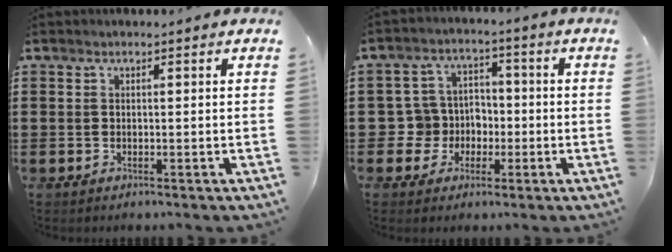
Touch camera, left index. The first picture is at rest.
{"total": 6.2, "force": [-0.9, 6.0, 1.6], "torque": [-0.060, 0.011, -0.014]}